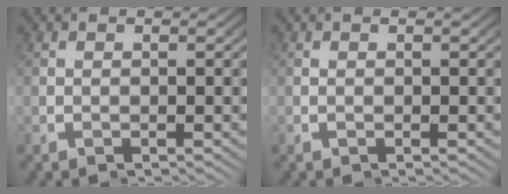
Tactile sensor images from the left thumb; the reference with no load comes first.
{"total": 0.0}